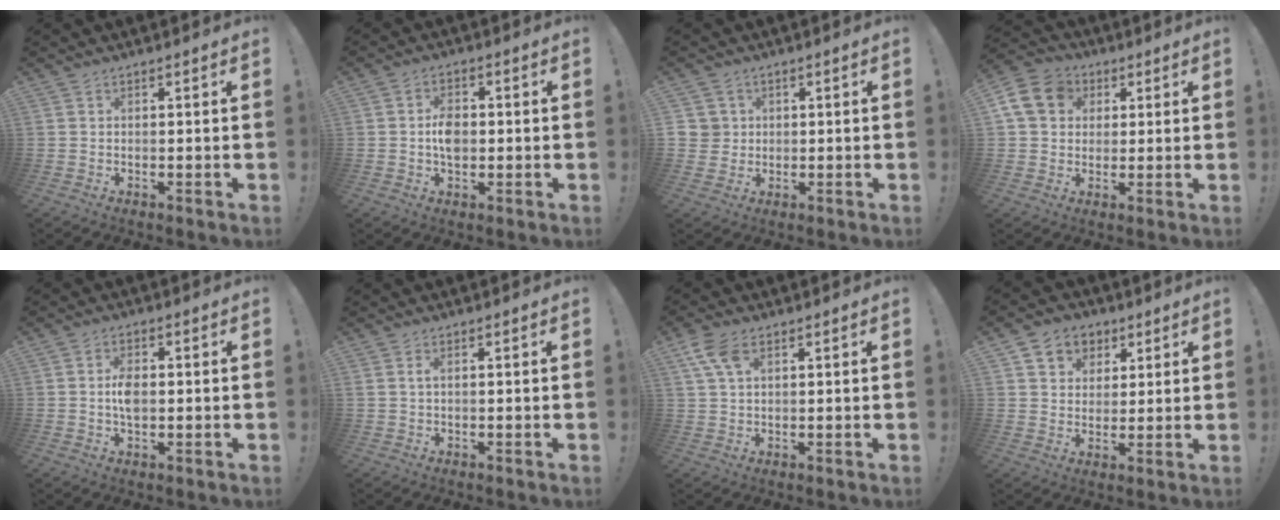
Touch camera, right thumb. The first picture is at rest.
{"total": 5.8, "force": [-0.7, 3.9, 4.3], "torque": [-0.066, 0.003, -0.013]}
{"total": 4.3, "force": [1.0, 4.1, 0.6], "torque": [-0.011, 0.002, 0.022]}
{"total": 13.2, "force": [3.9, 10.9, 6.3], "torque": [-0.100, -0.001, 0.081]}
{"total": 5.0, "force": [-0.2, 2.7, 4.2], "torque": [-0.075, 0.003, -0.006]}
{"total": 1.4, "force": [0.3, 0.5, 1.3], "torque": [-0.034, 0.007, 0.007]}
{"total": 7.4, "force": [3.5, 4.0, 5.1], "torque": [-0.106, -0.002, 0.069]}
{"total": 7.7, "force": [3.2, 6.8, 1.7], "torque": [-0.019, -0.018, 0.064]}